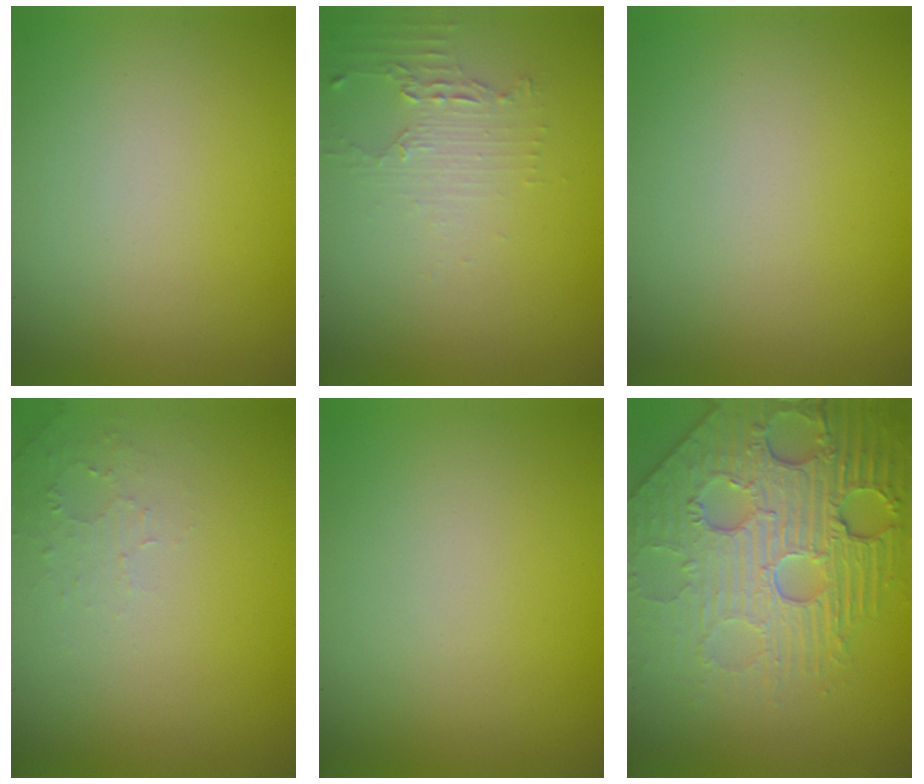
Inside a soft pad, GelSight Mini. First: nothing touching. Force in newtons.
{"total": 1.9, "press": 1.3, "slide": 1.4}
{"total": 0.0}
{"total": 1.3, "press": 1.2, "slide": 0.3}
{"total": 0.0}
{"total": 7.8, "press": 6.1, "slide": 4.9}